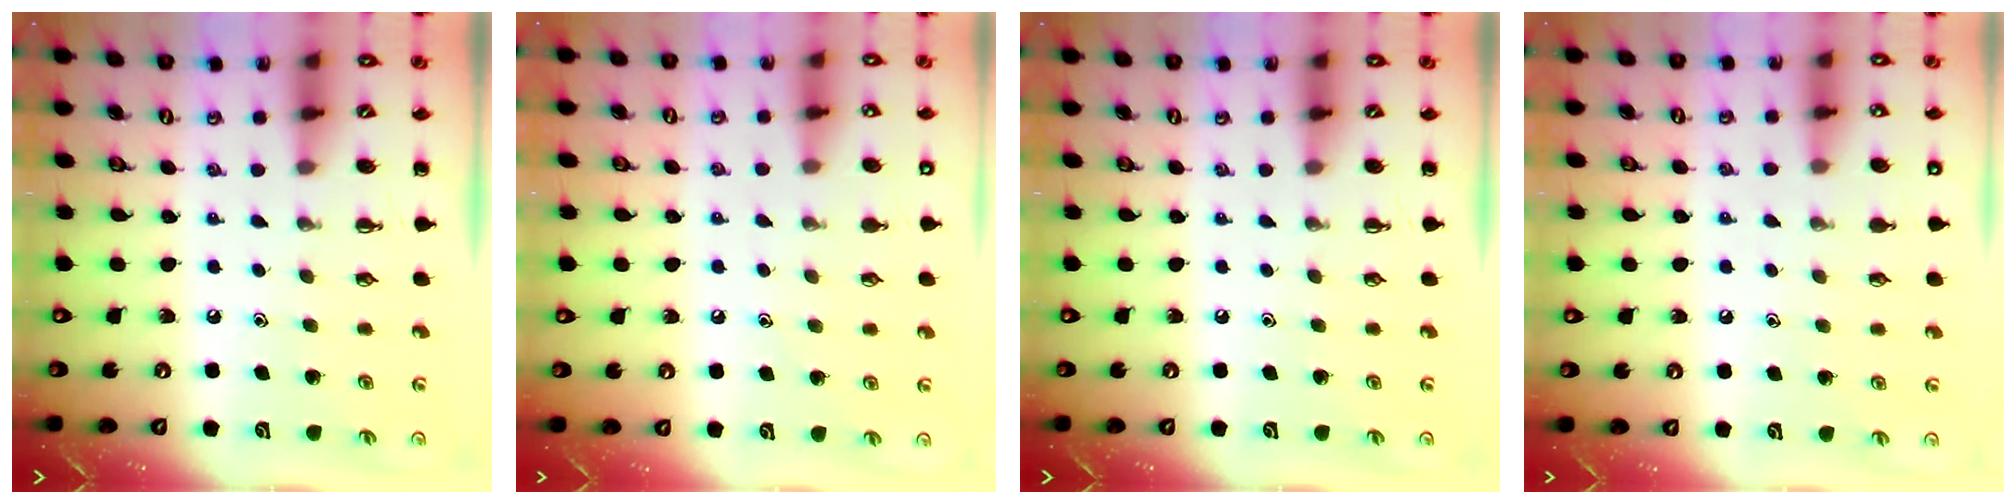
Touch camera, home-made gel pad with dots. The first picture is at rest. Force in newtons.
{"total": 5.1, "press": 4.9, "slide": 1.5}
{"total": 0.0}
{"total": 6.0, "press": 5.8, "slide": 1.7}